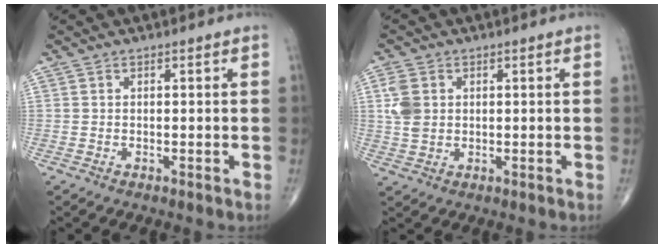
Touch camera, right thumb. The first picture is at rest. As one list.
[{"total": 5.0, "force": [1.0, 3.8, 3.1], "torque": [-0.060, 0.001, 0.023]}]